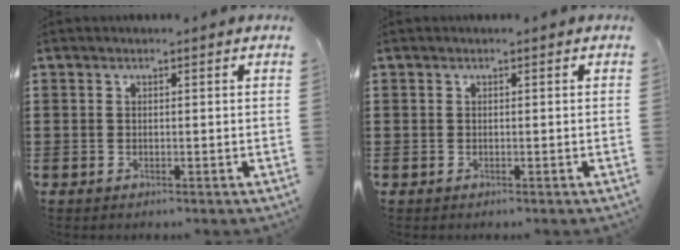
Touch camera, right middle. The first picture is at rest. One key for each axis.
{"total": 0.0}